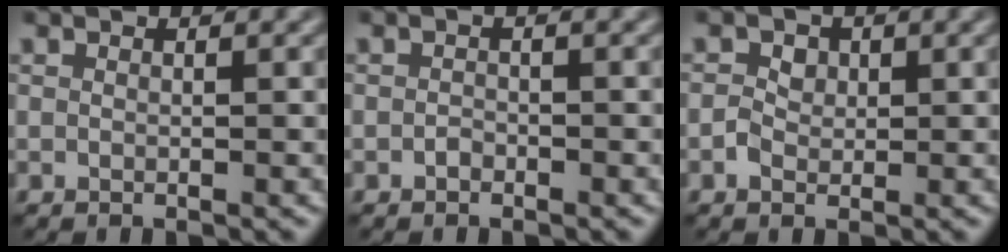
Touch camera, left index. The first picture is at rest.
{"total": 0.6, "force": [-0.6, 0.2, 0.1], "torque": [-0.008, -0.003, -0.011]}
{"total": 1.4, "force": [-0.3, 1.2, 0.6], "torque": [-0.016, -0.001, -0.010]}